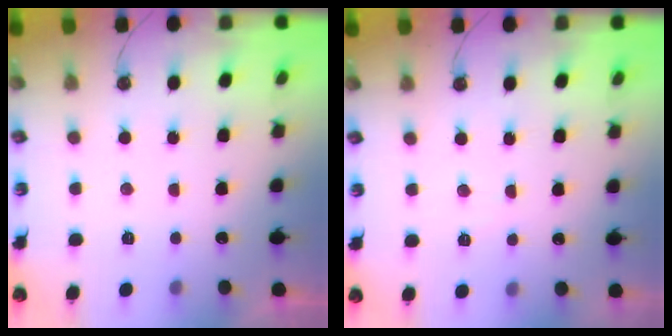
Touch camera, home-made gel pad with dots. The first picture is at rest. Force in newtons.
{"total": 3.4, "press": 3.4, "slide": 0.5}